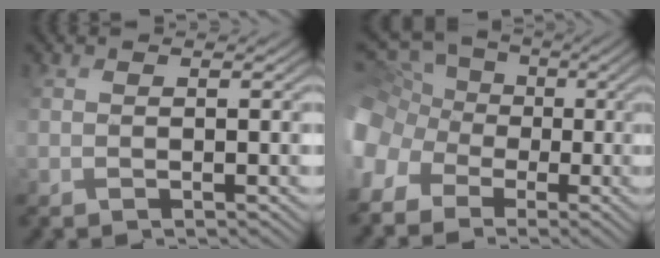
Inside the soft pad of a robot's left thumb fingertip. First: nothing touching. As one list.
[{"total": 13.2, "force": [-4.4, 11.6, 4.7], "torque": [-0.188, -0.013, -0.098]}]